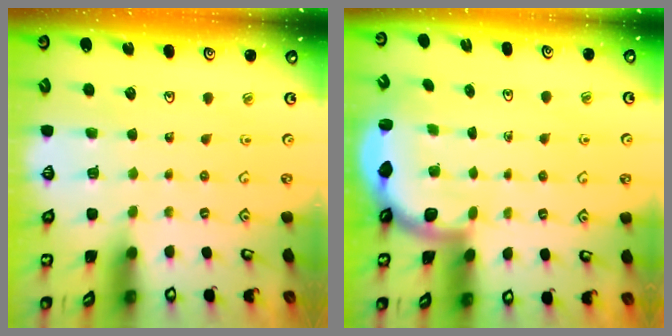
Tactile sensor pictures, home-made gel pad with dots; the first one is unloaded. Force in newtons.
{"total": 2.4, "press": 2.3, "slide": 0.6}